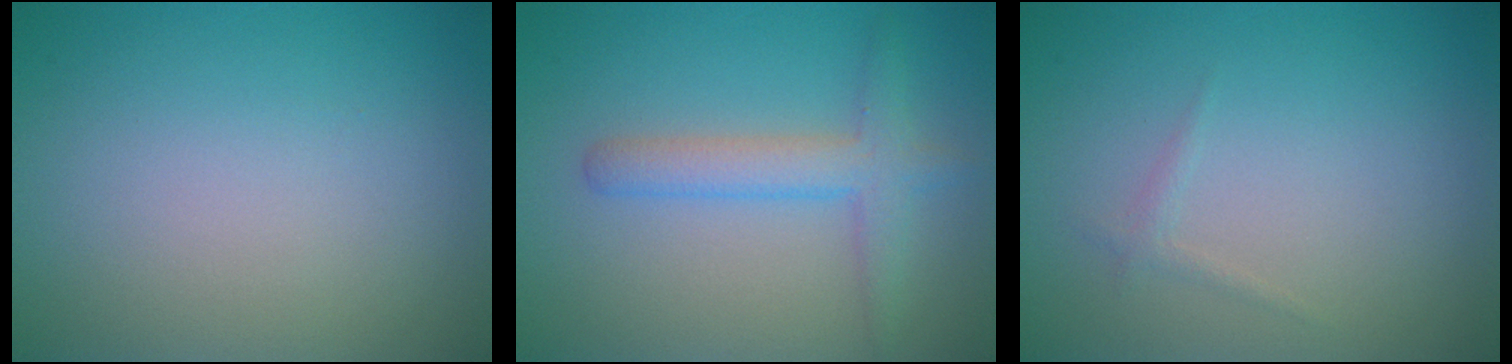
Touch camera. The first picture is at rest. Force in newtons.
{"total": 3.1, "press": 3.1, "slide": 0.1}
{"total": 0.6, "press": 0.6, "slide": 0.1}